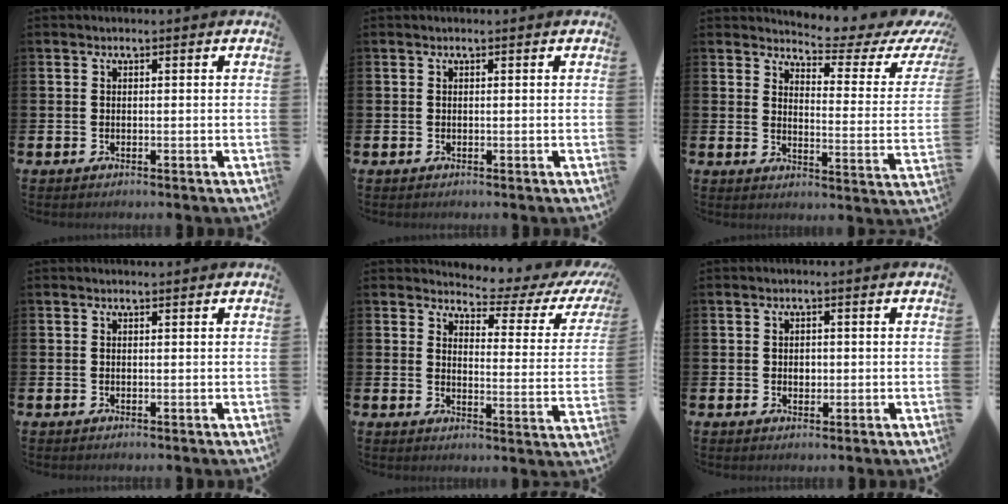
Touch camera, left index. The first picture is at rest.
{"total": 0.0}
{"total": 4.6, "force": [4.2, 0.9, 1.5], "torque": [-0.035, -0.040, 0.062]}
{"total": 0.0}
{"total": 3.8, "force": [3.5, 1.2, 1.0], "torque": [-0.023, -0.039, 0.049]}
{"total": 1.2, "force": [0.1, 1.0, 0.6], "torque": [0.004, 0.002, -0.003]}